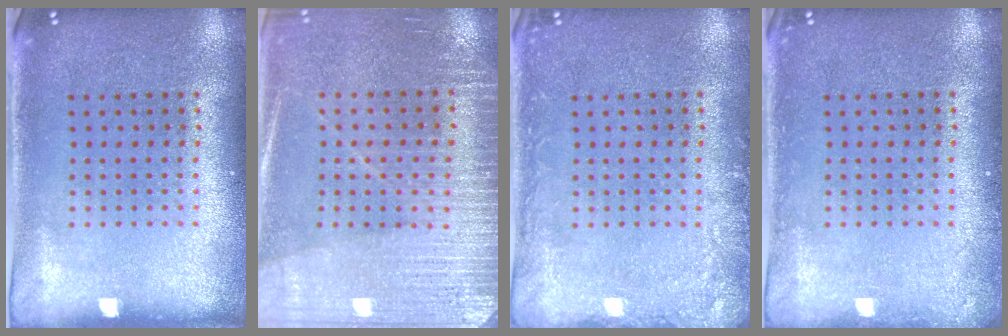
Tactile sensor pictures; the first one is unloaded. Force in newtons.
{"total": 3.0, "press": 2.9, "slide": 0.7}
{"total": 2.0, "press": 2.0, "slide": 0.2}
{"total": 0.8, "press": 0.8, "slide": 0.1}